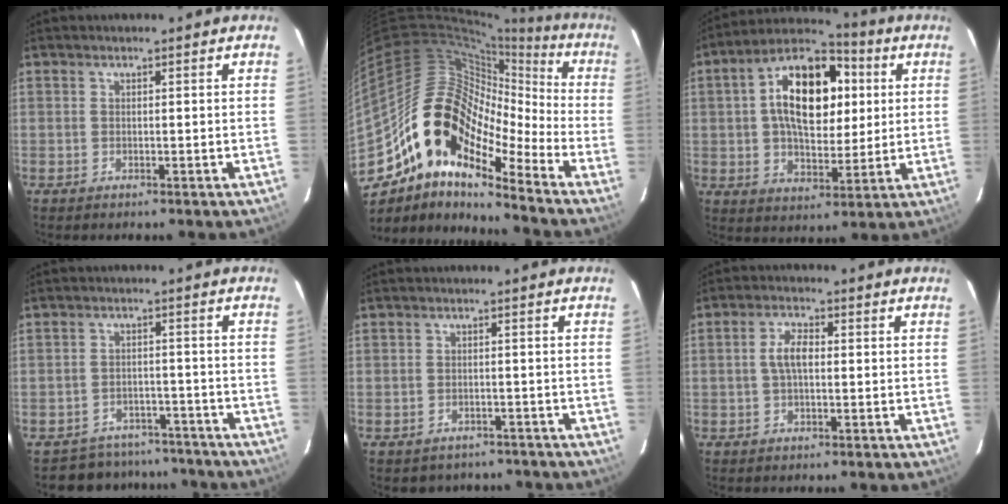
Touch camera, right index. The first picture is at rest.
{"total": 16.7, "force": [-10.7, 8.3, 9.8], "torque": [-0.155, 0.016, -0.217]}
{"total": 17.4, "force": [3.7, 9.9, 13.9], "torque": [-0.240, 0.038, 0.058]}
{"total": 10.0, "force": [-8.7, 4.8, 1.1], "torque": [-0.029, 0.024, -0.108]}
{"total": 5.9, "force": [-4.8, 3.3, 1.2], "torque": [-0.021, 0.010, -0.053]}
{"total": 4.0, "force": [0.0, 2.0, 3.5], "torque": [-0.070, 0.011, 0.000]}